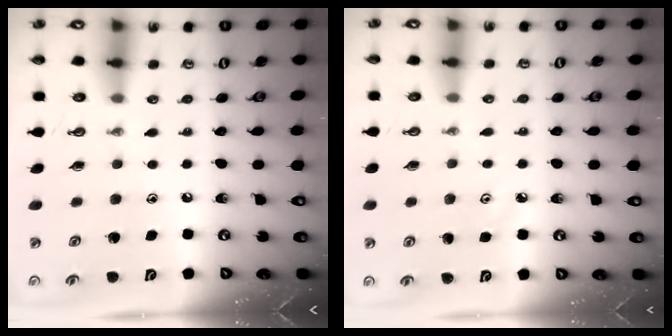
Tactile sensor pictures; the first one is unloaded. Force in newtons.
{"total": 3.1, "press": 3.0, "slide": 0.5}